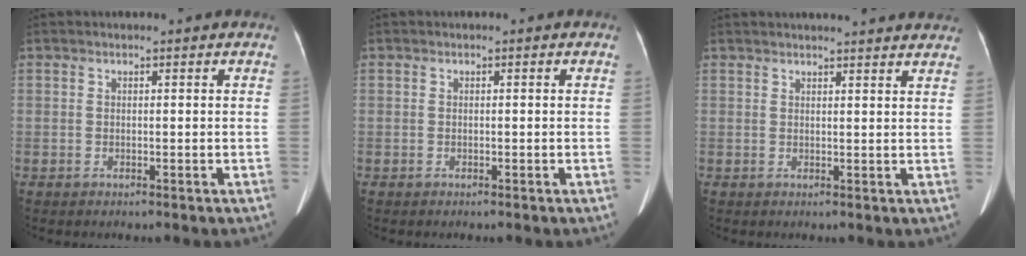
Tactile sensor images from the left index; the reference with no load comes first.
{"total": 0.0}
{"total": 13.6, "force": [12.8, 1.1, 4.5], "torque": [-0.050, 0.018, 0.141]}